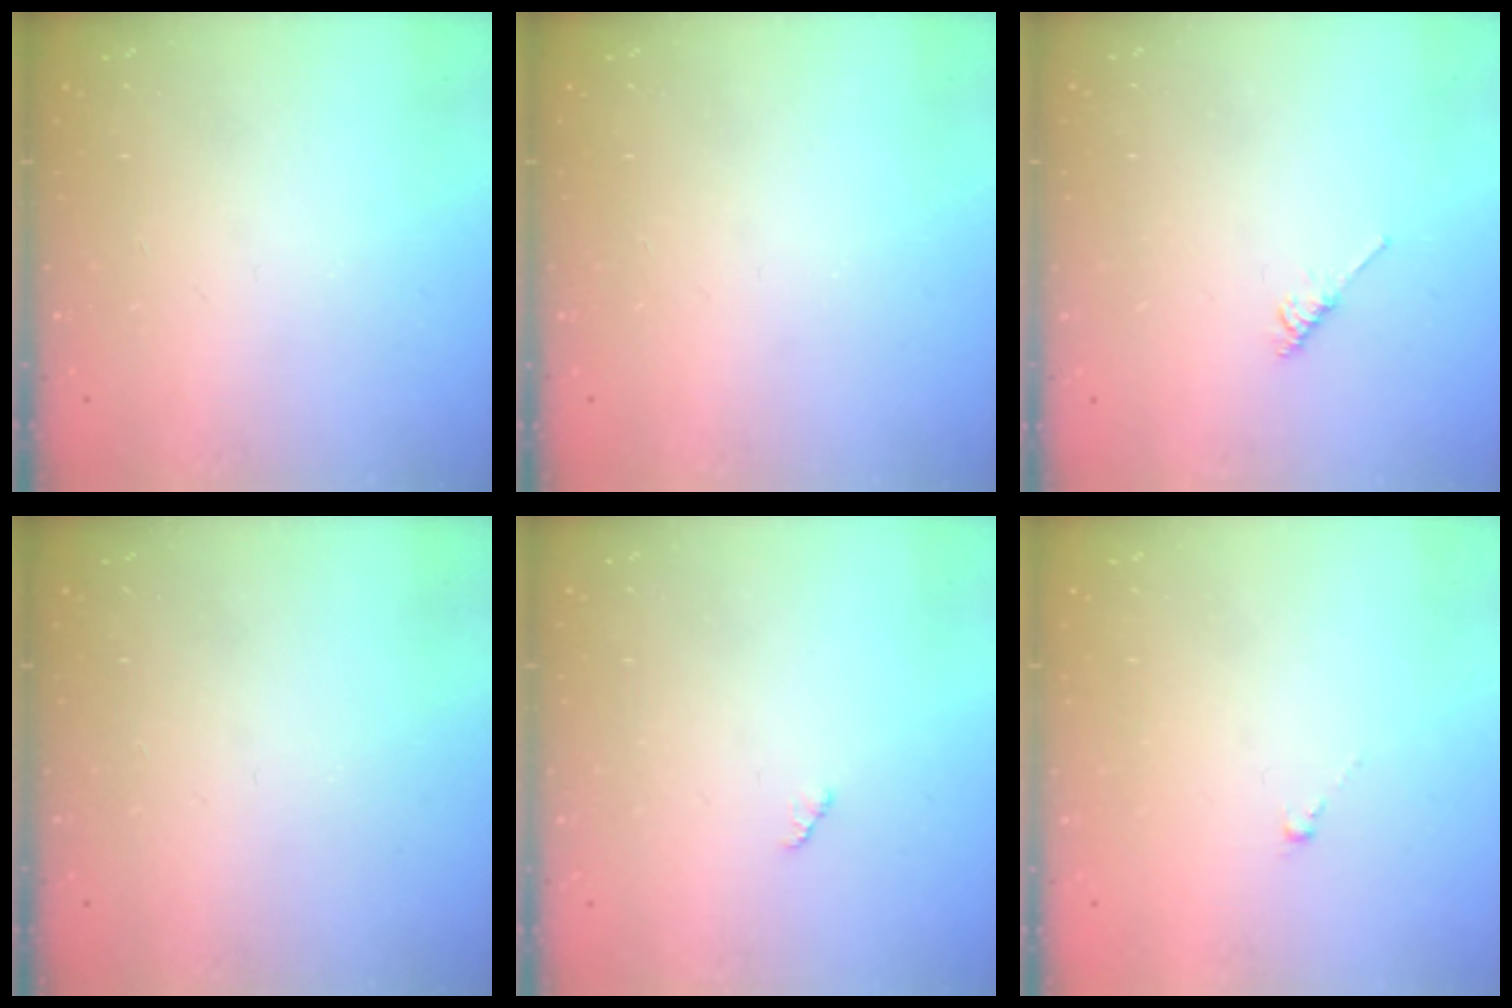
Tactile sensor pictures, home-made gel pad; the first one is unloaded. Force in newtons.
{"total": 0.0}
{"total": 3.3, "press": 3.2, "slide": 0.6}
{"total": 0.0}
{"total": 2.8, "press": 2.8, "slide": 0.4}
{"total": 0.6, "press": 0.4, "slide": 0.4}